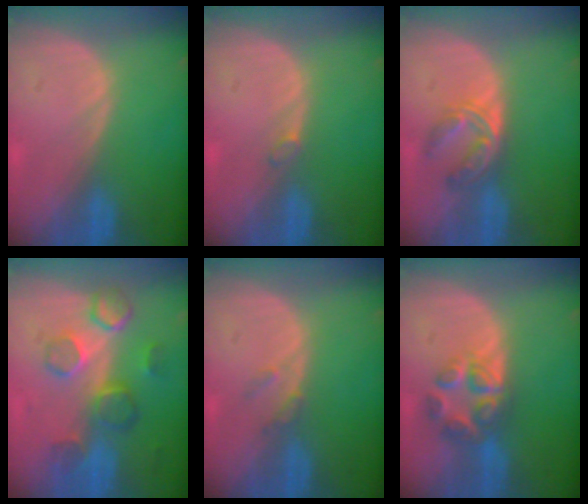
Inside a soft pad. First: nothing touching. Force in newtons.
{"total": 0.9, "press": 0.8, "slide": 0.2}
{"total": 6.0, "press": 5.0, "slide": 3.3}
{"total": 8.4, "press": 7.6, "slide": 3.6}
{"total": 1.6, "press": 1.6, "slide": 0.2}
{"total": 6.8, "press": 5.8, "slide": 3.6}